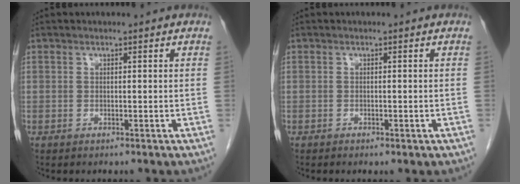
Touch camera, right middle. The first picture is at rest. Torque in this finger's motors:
{"motor_torque": [-0.39, -0.02, -0.03, 0.00]}